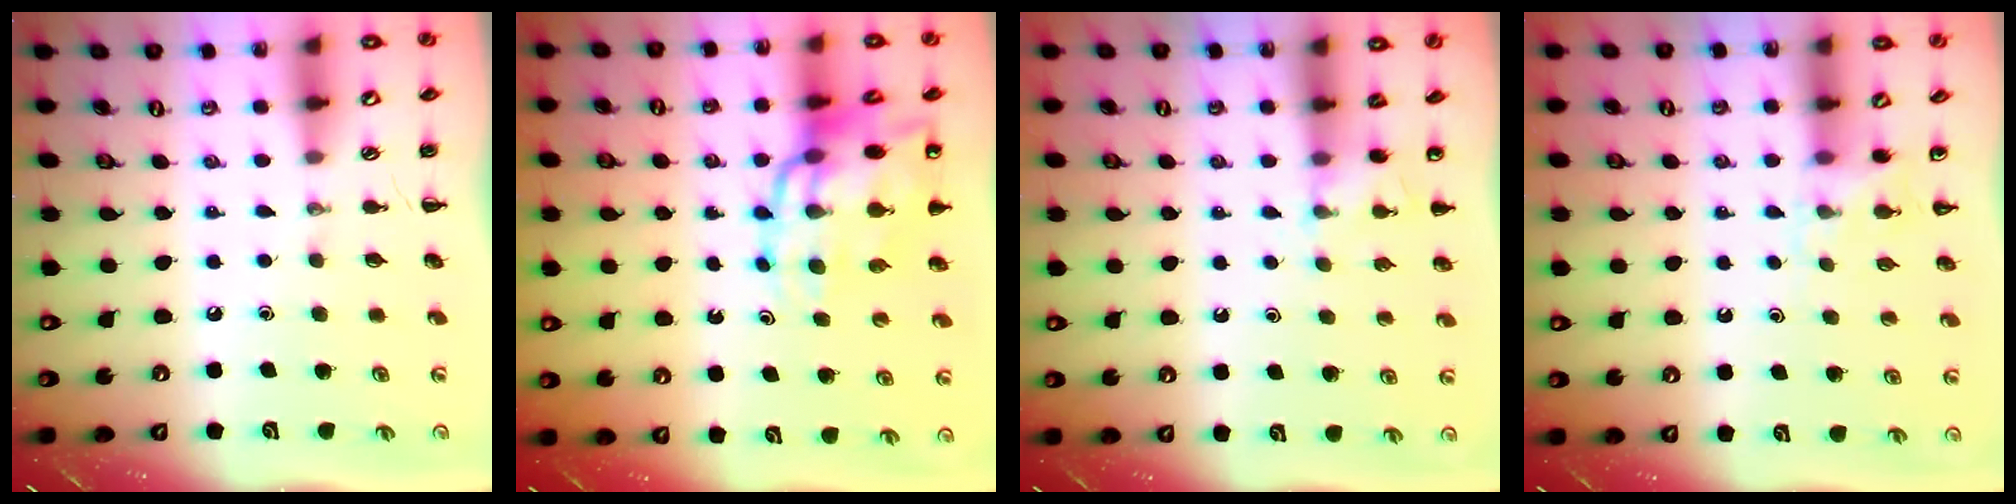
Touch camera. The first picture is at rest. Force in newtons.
{"total": 16.0, "press": 15.5, "slide": 3.9}
{"total": 5.2, "press": 5.0, "slide": 1.4}
{"total": 5.1, "press": 4.8, "slide": 1.5}